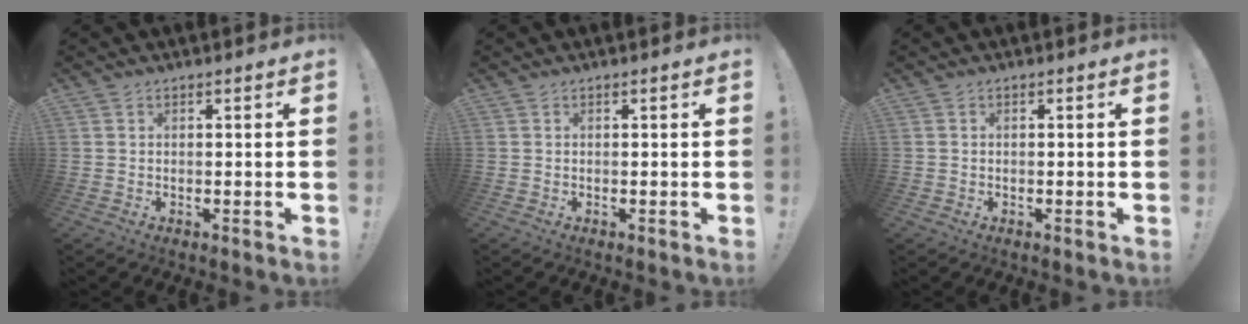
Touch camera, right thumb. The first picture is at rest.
{"total": 0.0}
{"total": 0.6, "force": [-0.3, 0.5, 0.0], "torque": [-0.008, 0.004, -0.003]}